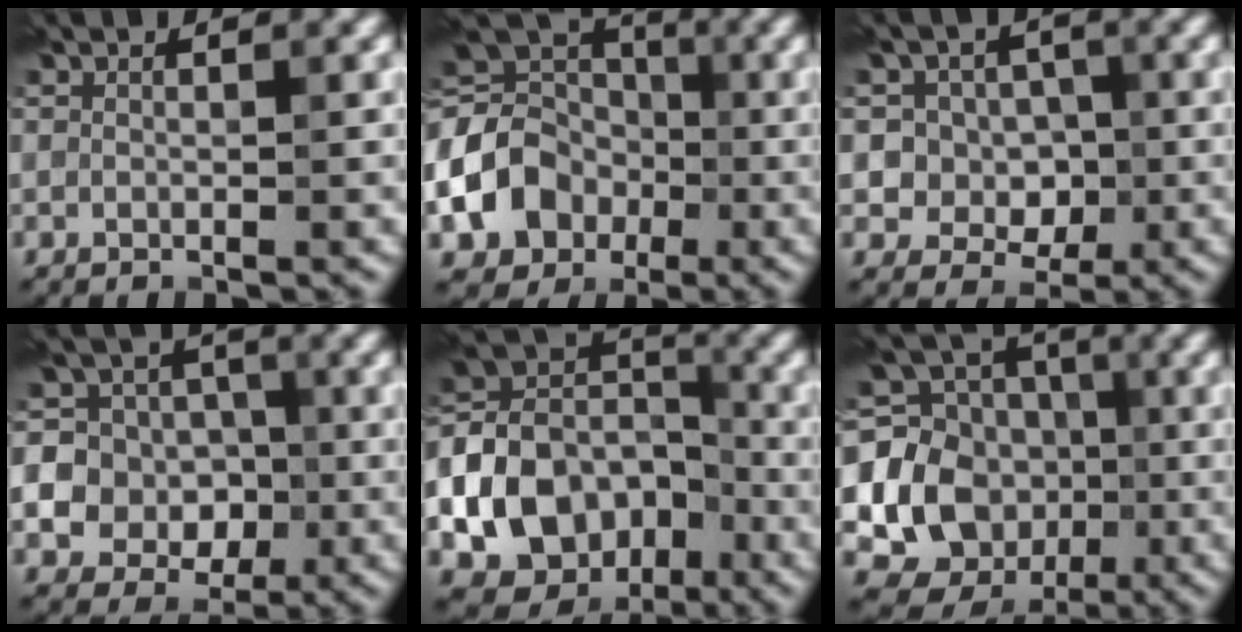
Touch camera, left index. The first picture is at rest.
{"total": 9.1, "force": [-2.5, 7.3, 4.7], "torque": [-0.097, -0.002, -0.055]}
{"total": 5.2, "force": [0.3, 4.8, 2.0], "torque": [-0.012, 0.016, -0.010]}
{"total": 13.8, "force": [-1.8, 13.3, 3.5], "torque": [-0.117, 0.004, -0.043]}
{"total": 18.4, "force": [-7.2, 14.9, 7.9], "torque": [-0.194, -0.023, -0.128]}
{"total": 16.3, "force": [-0.7, 15.3, 5.5], "torque": [-0.153, 0.013, -0.023]}